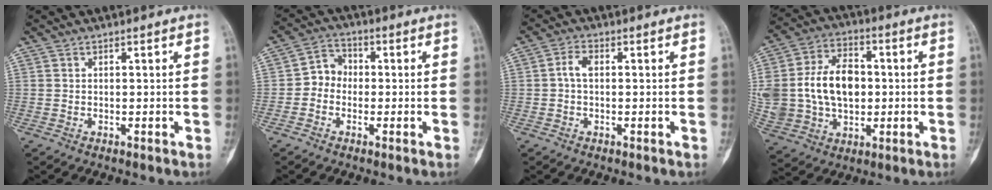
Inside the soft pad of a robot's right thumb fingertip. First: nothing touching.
{"total": 4.9, "force": [-0.9, 4.2, 2.3], "torque": [-0.017, 0.019, -0.032]}
{"total": 2.8, "force": [0.0, 1.6, 2.2], "torque": [-0.045, 0.009, -0.004]}
{"total": 19.9, "force": [0.6, 14.2, 14.0], "torque": [-0.275, 0.019, 0.026]}